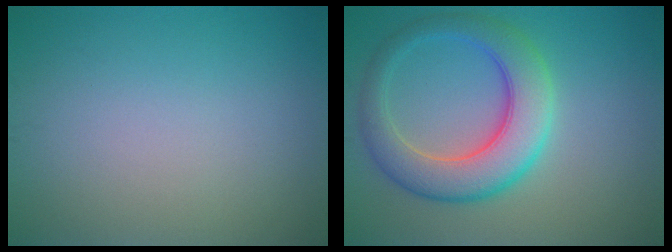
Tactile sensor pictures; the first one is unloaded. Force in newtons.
{"total": 7.0, "press": 7.0, "slide": 0.3}